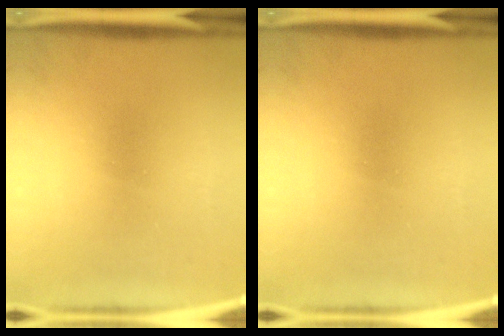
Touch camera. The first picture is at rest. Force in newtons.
{"total": 0.0}